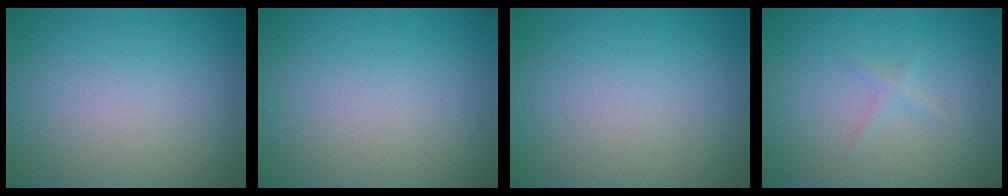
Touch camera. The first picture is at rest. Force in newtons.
{"total": 0.0}
{"total": 0.0}
{"total": 0.9, "press": 0.9, "slide": 0.0}